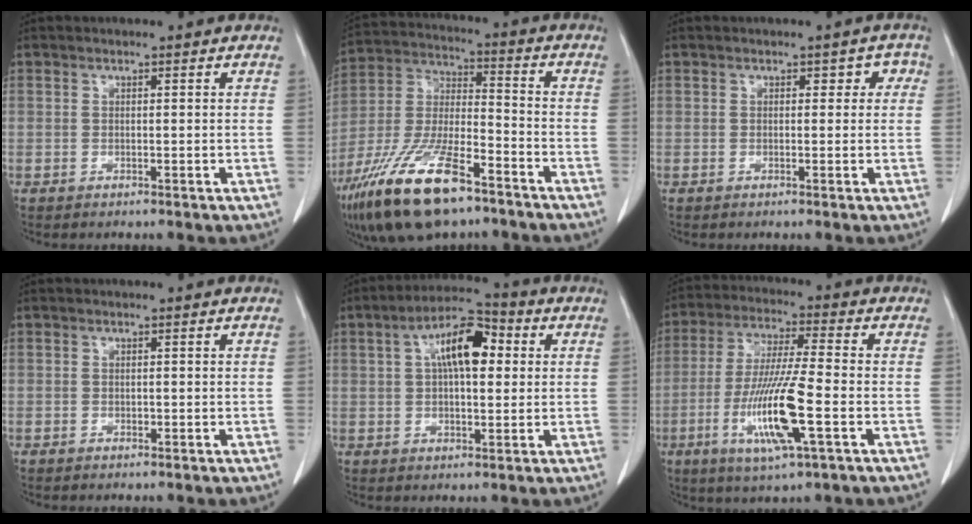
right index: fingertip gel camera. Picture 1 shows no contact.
{"total": 18.7, "force": [-12.0, 5.2, 13.4], "torque": [-0.301, -0.025, -0.226]}
{"total": 2.7, "force": [0.5, 1.8, 2.0], "torque": [-0.007, 0.017, -0.002]}
{"total": 0.6, "force": [-0.2, 0.4, 0.4], "torque": [-0.006, 0.001, -0.005]}
{"total": 10.0, "force": [2.4, 3.8, 8.9], "torque": [-0.158, 0.029, 0.032]}
{"total": 13.3, "force": [-4.1, 0.6, 12.6], "torque": [-0.253, -0.019, -0.079]}